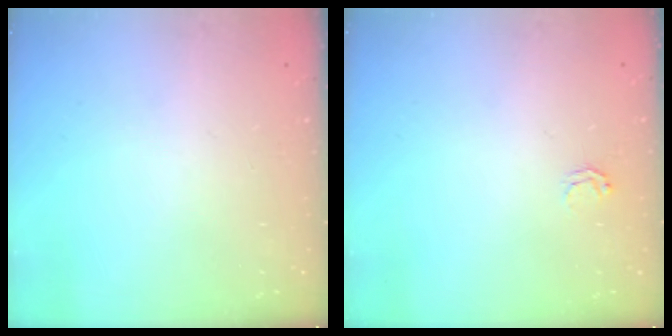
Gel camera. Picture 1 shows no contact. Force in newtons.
{"total": 2.5, "press": 2.5, "slide": 0.2}